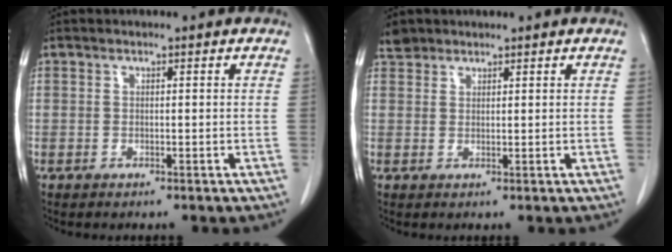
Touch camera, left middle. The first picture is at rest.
{"total": 2.1, "force": [1.8, 1.0, -0.1], "torque": [-0.001, 0.006, 0.032]}